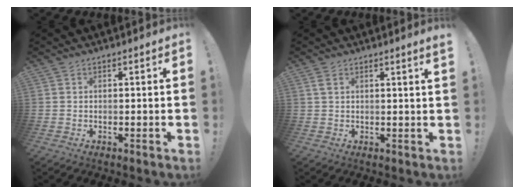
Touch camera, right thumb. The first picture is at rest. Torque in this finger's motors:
{"motor_torque": [-0.01, -0.04, 0.09, 0.09, 0.00]}